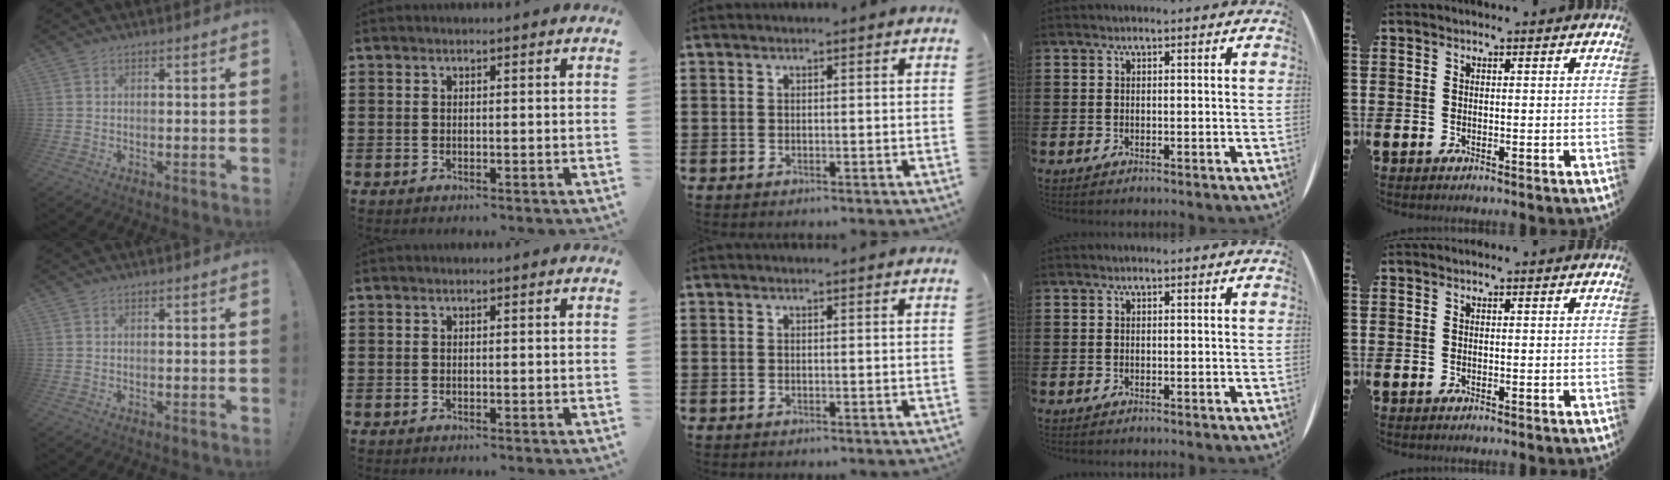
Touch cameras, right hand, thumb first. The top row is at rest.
{}